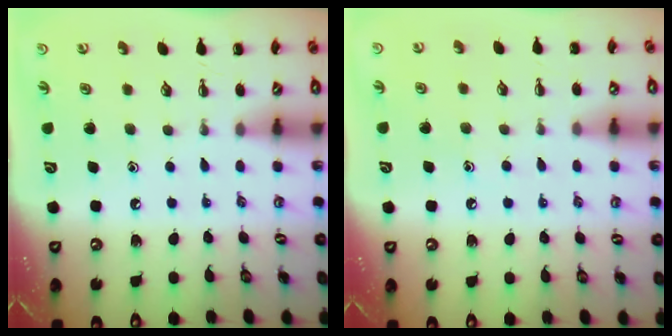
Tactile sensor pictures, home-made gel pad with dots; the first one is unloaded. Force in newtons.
{"total": 5.1, "press": 4.8, "slide": 1.5}